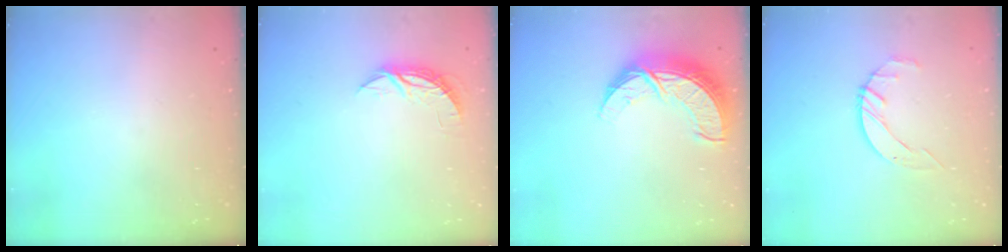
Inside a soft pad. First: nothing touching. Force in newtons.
{"total": 5.2, "press": 5.2, "slide": 0.3}
{"total": 11.4, "press": 11.4, "slide": 0.8}
{"total": 3.4, "press": 3.3, "slide": 0.5}